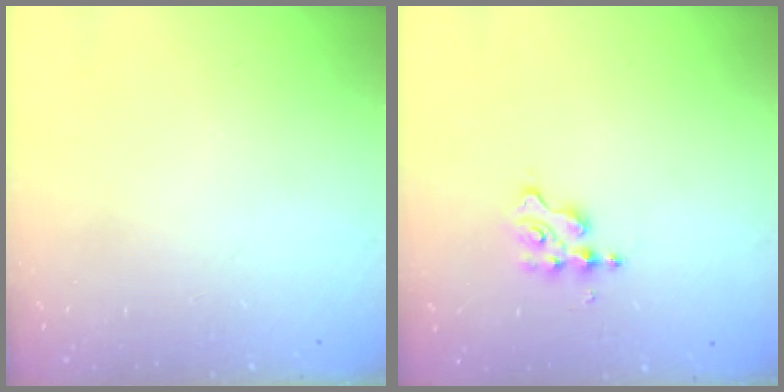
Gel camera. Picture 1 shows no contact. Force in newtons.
{"total": 3.1, "press": 3.1, "slide": 0.4}